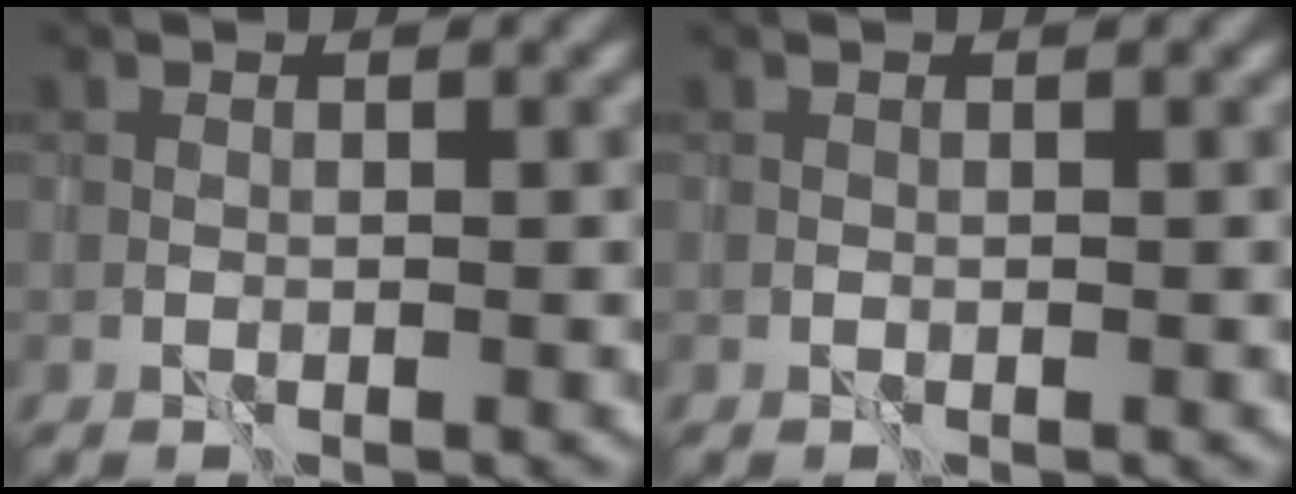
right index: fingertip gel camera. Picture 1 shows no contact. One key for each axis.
{"total": 0.0}